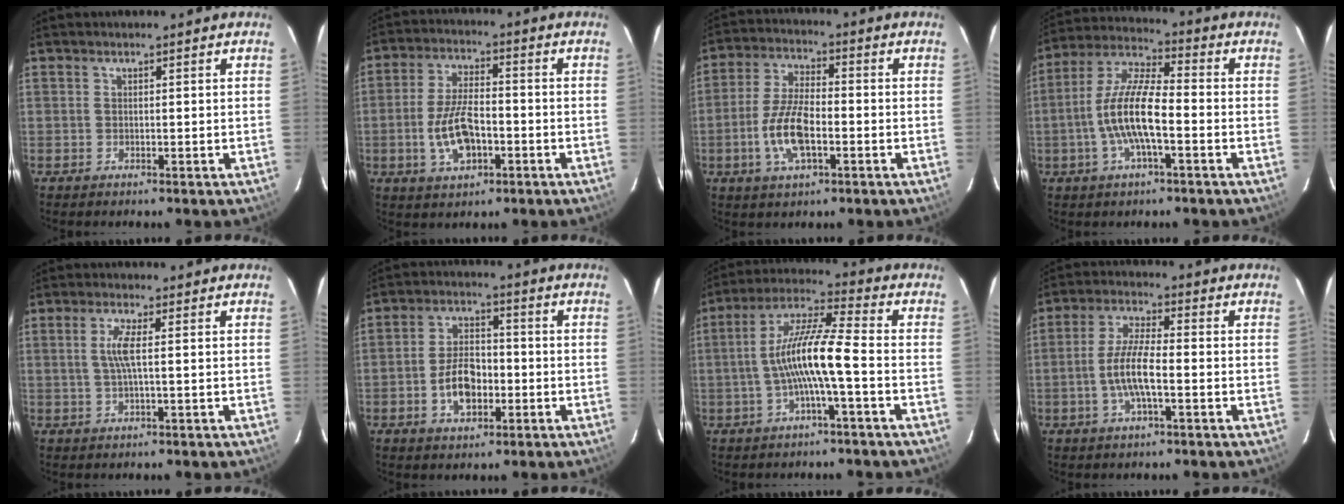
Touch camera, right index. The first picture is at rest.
{"total": 9.9, "force": [-3.0, 4.6, 8.2], "torque": [-0.171, 0.002, -0.049]}
{"total": 10.2, "force": [-3.1, 4.0, 8.8], "torque": [-0.184, 0.002, -0.060]}
{"total": 11.8, "force": [-3.1, 2.9, 11.0], "torque": [-0.226, 0.004, -0.062]}
{"total": 3.5, "force": [0.2, -0.1, 3.5], "torque": [-0.072, 0.000, 0.006]}
{"total": 8.3, "force": [-2.6, 4.9, 6.3], "torque": [-0.122, 0.015, -0.038]}
{"total": 10.7, "force": [-2.4, 0.5, 10.4], "torque": [-0.210, 0.017, -0.048]}
{"total": 7.6, "force": [-2.1, 1.5, 7.1], "torque": [-0.143, 0.002, -0.043]}